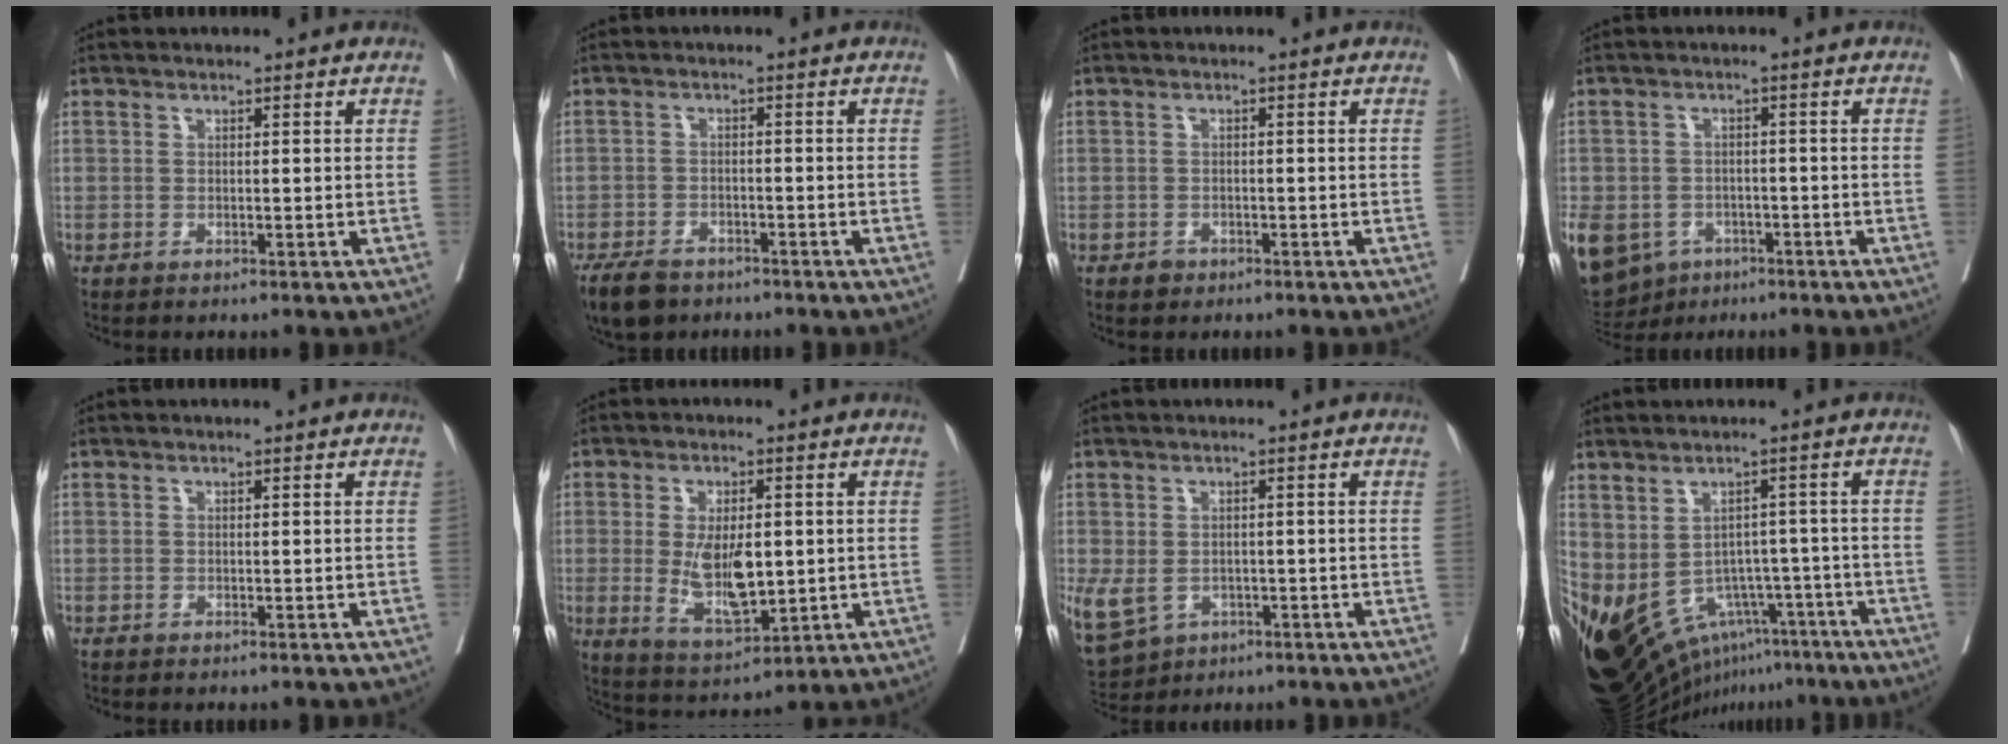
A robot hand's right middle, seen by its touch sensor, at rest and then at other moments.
{"total": 6.7, "force": [-5.1, 3.4, 2.7], "torque": [-0.046, -0.005, -0.084]}
{"total": 1.3, "force": [-0.8, 0.9, 0.2], "torque": [-0.002, 0.003, -0.012]}
{"total": 16.0, "force": [-7.7, 12.6, 6.2], "torque": [-0.218, -0.014, -0.111]}
{"total": 0.0}
{"total": 9.5, "force": [-0.3, 3.8, 8.7], "torque": [-0.168, -0.016, 0.008]}
{"total": 9.3, "force": [-3.4, 7.4, 4.6], "torque": [-0.141, -0.003, -0.047]}
{"total": 16.6, "force": [-9.8, 10.3, 8.6], "torque": [-0.202, -0.013, -0.125]}